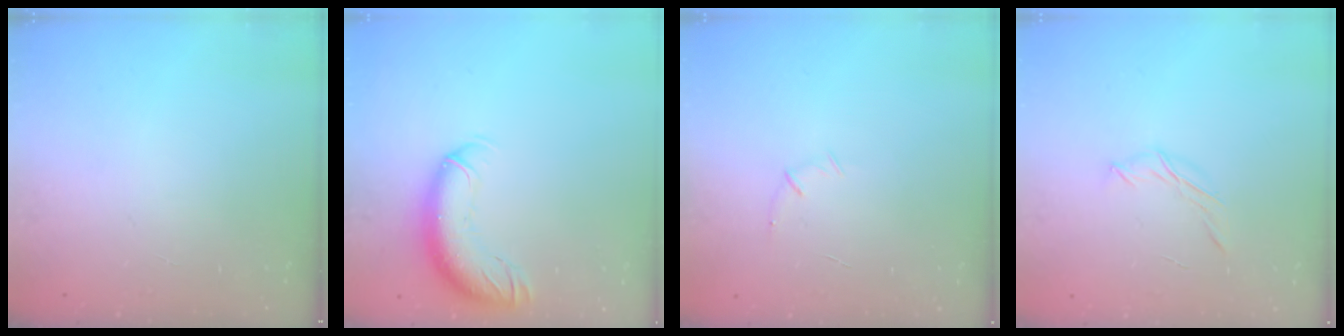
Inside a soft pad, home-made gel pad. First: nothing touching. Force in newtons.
{"total": 13.1, "press": 12.8, "slide": 2.9}
{"total": 5.2, "press": 5.0, "slide": 1.1}
{"total": 4.7, "press": 4.6, "slide": 1.0}